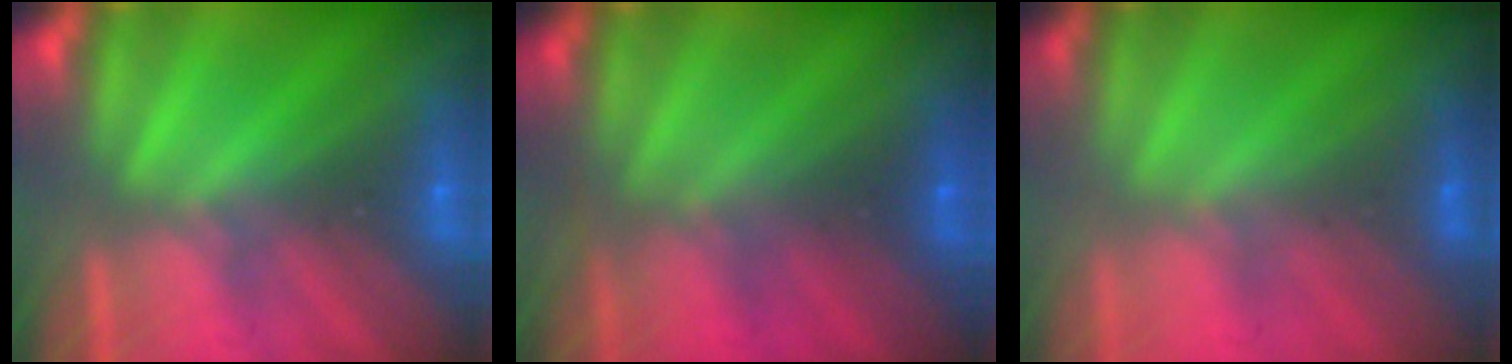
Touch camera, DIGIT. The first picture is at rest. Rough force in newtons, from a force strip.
{"total": 1.8}
{"total": 1.8}